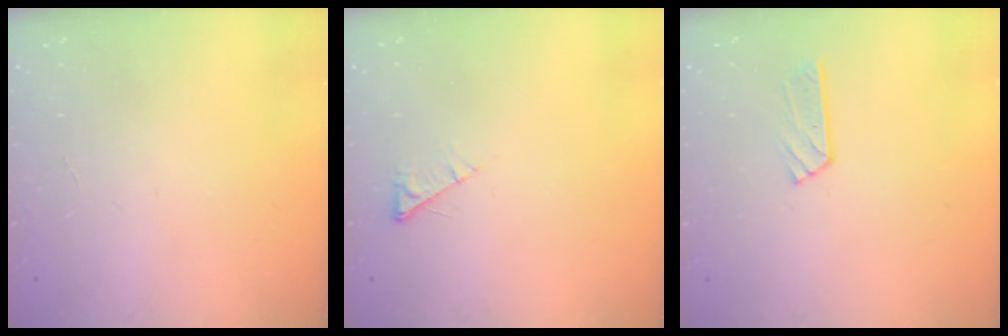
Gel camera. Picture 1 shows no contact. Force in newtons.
{"total": 4.2, "press": 4.1, "slide": 0.6}
{"total": 3.3, "press": 3.3, "slide": 0.3}